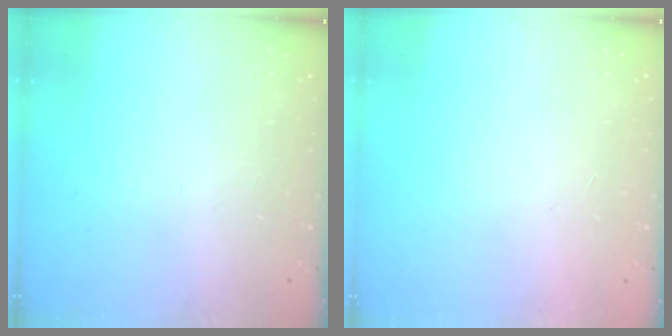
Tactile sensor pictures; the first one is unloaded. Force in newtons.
{"total": 1.7, "press": 1.7, "slide": 0.1}